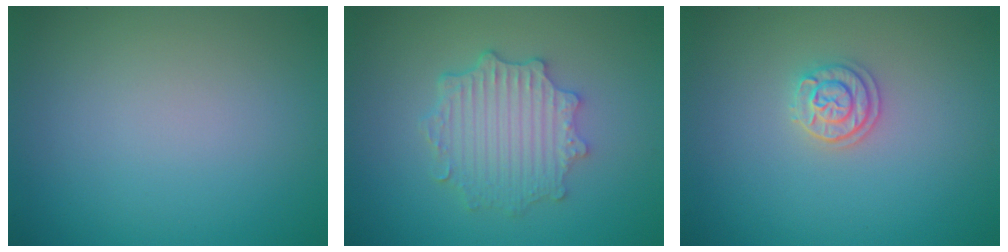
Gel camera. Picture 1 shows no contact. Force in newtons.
{"total": 4.6, "press": 3.7, "slide": 2.7}
{"total": 2.1, "press": 2.0, "slide": 0.6}